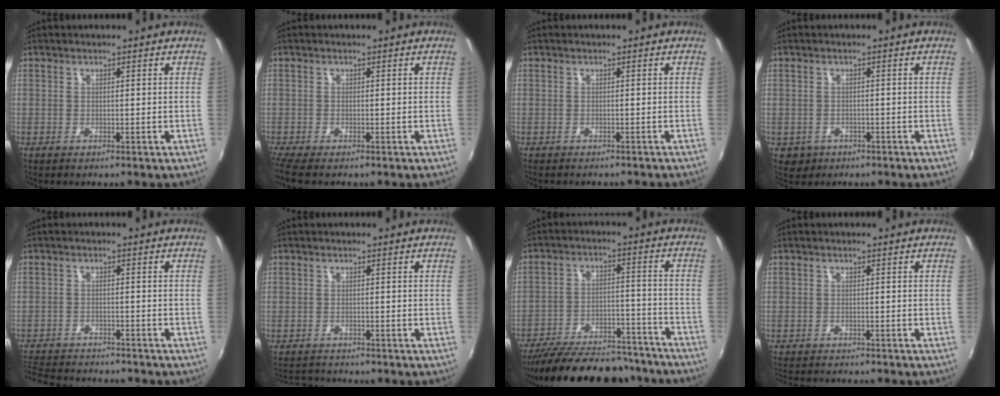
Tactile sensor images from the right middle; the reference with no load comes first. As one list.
[{"total": 3.6, "force": [-2.9, 0.4, 2.1], "torque": [-0.049, -0.021, -0.057]}, {"total": 2.4, "force": [-2.2, 0.6, 0.8], "torque": [-0.020, -0.012, -0.030]}, {"total": 3.3, "force": [-1.3, 2.9, 0.9], "torque": [-0.027, -0.003, -0.013]}, {"total": 10.8, "force": [-9.9, 2.7, 3.4], "torque": [-0.095, -0.011, -0.159]}, {"total": 3.3, "force": [-3.2, 0.9, 0.1], "torque": [-0.015, 0.000, -0.059]}, {"total": 25.1, "force": [-21.8, 7.7, 9.8], "torque": [-0.192, 0.003, -0.295]}, {"total": 4.8, "force": [-4.5, 0.8, 1.4], "torque": [-0.040, -0.018, -0.072]}]